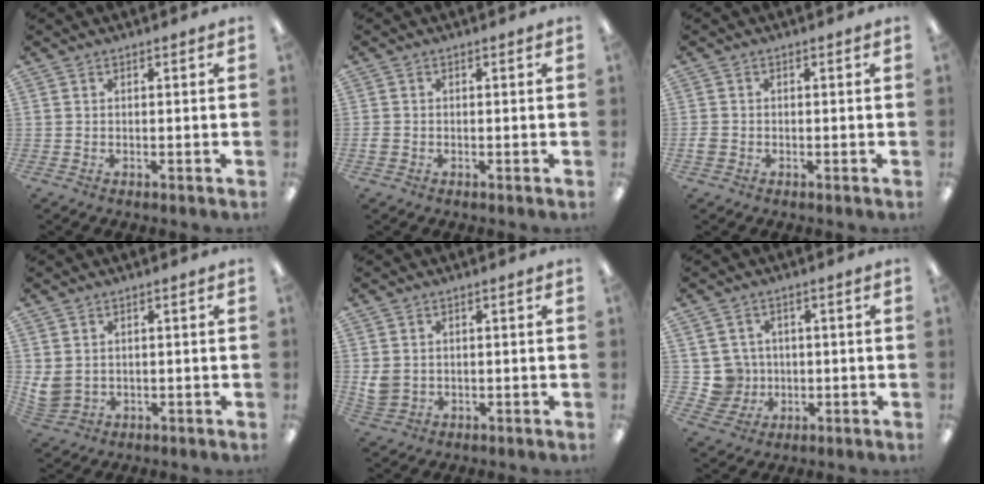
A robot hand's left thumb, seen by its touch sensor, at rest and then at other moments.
{"total": 1.4, "force": [-0.4, 1.2, 0.7], "torque": [-0.011, 0.003, -0.007]}
{"total": 2.0, "force": [-0.5, 1.7, 0.9], "torque": [-0.014, 0.004, -0.010]}
{"total": 4.4, "force": [1.4, 3.6, 2.1], "torque": [-0.057, -0.005, 0.028]}
{"total": 3.9, "force": [0.8, 3.4, 1.7], "torque": [-0.025, 0.004, 0.018]}
{"total": 6.3, "force": [0.8, 6.2, 0.5], "torque": [-0.024, 0.004, 0.020]}